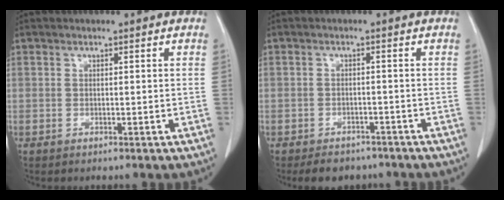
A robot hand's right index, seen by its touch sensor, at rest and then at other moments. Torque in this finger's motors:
{"motor_torque": [-0.05, -0.12, -0.01, -0.01]}